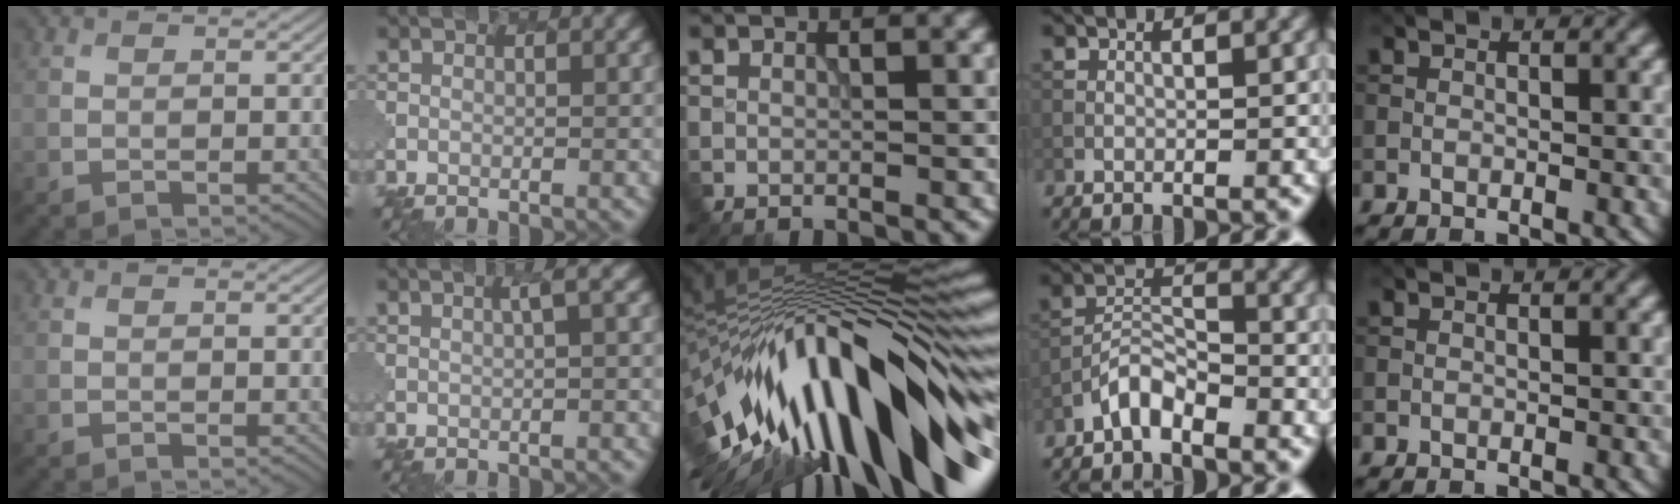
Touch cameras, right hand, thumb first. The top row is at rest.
{"index": {"total": 2.3, "force": [0.5, 0.6, 2.1], "torque": [-0.019, 0.008, 0.006]}, "middle": {"total": 18.2, "force": [-5.2, 7.3, 15.9], "torque": [-0.238, 0.007, -0.103]}, "ring": {"total": 2.9, "force": [-2.4, 0.9, 1.4], "torque": [-0.025, 0.014, -0.051]}}